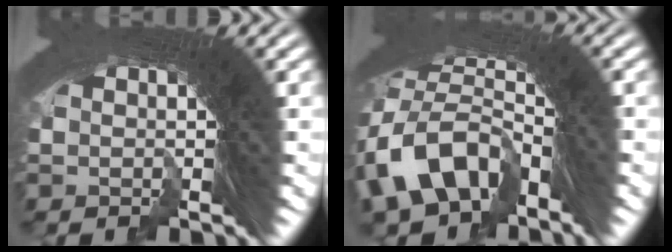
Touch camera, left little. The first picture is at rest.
{"total": 8.5, "force": [-3.5, 6.7, 4.0], "torque": [-0.103, -0.029, -0.064]}